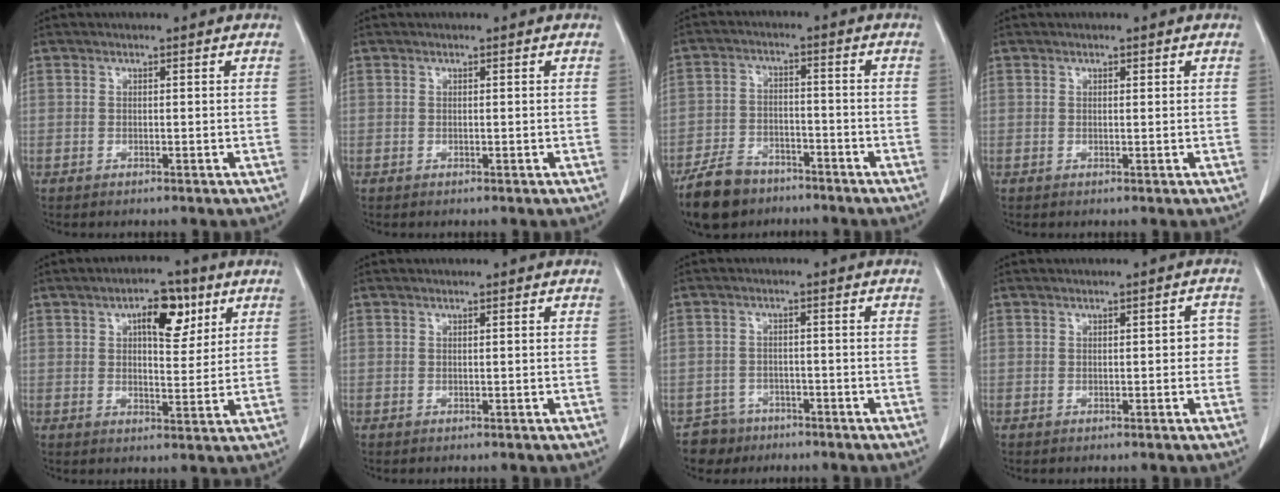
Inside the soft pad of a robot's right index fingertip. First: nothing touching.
{"total": 0.0}
{"total": 8.6, "force": [-6.6, 4.5, 3.2], "torque": [-0.070, -0.006, -0.116]}
{"total": 0.0}
{"total": 7.6, "force": [3.6, 3.2, 5.9], "torque": [-0.086, 0.009, 0.052]}
{"total": 0.0}
{"total": 4.3, "force": [-3.0, 3.0, -0.7], "torque": [0.017, 0.009, -0.050]}
{"total": 2.3, "force": [-0.1, 1.2, 2.0], "torque": [-0.014, 0.015, -0.002]}